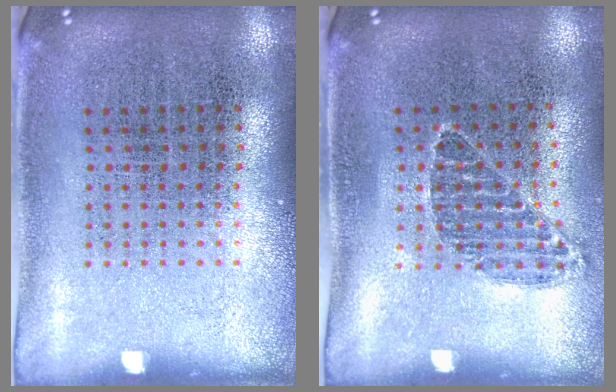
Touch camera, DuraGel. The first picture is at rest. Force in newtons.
{"total": 0.9, "press": 0.7, "slide": 0.5}